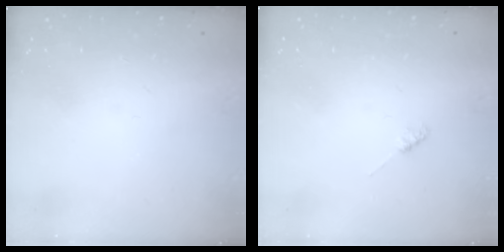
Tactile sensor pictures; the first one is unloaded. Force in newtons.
{"total": 2.3, "press": 2.3, "slide": 0.3}